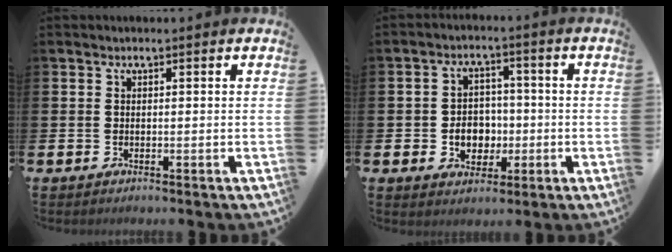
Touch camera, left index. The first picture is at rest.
{"total": 4.8, "force": [-0.9, 4.1, 2.2], "torque": [-0.036, 0.005, -0.024]}